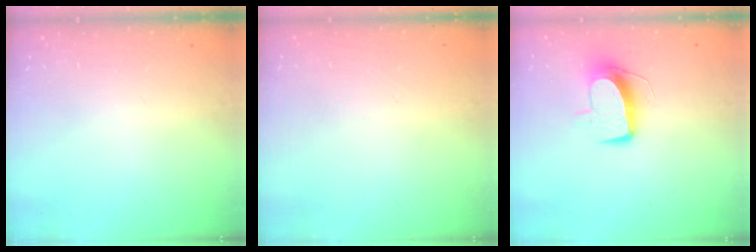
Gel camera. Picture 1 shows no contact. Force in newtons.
{"total": 0.0}
{"total": 9.8, "press": 9.7, "slide": 1.0}